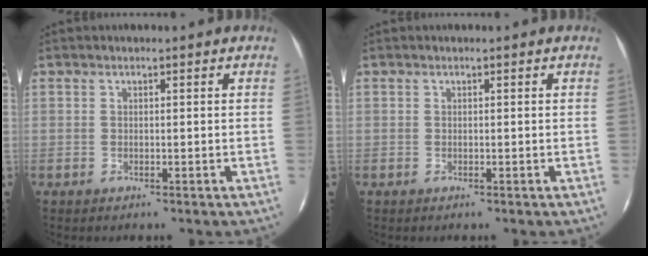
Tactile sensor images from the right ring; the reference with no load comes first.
{"total": 0.0}